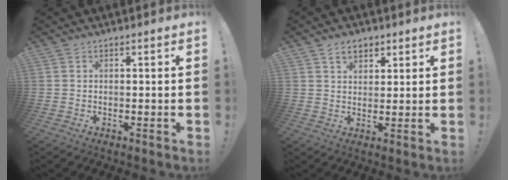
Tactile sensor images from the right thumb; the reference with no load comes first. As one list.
[{"total": 4.9, "force": [2.9, 3.2, 2.4], "torque": [-0.034, -0.006, 0.051]}]